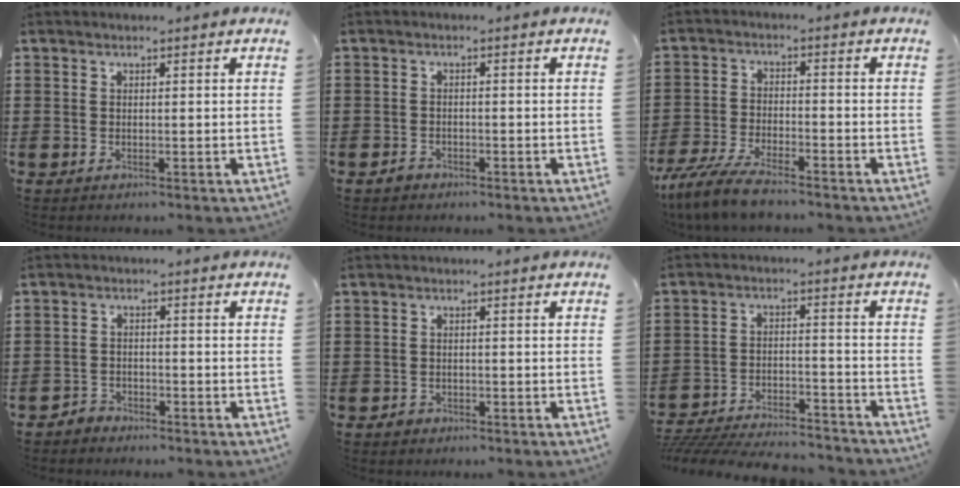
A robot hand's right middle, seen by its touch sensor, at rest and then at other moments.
{"total": 1.5, "force": [-1.1, 0.8, 0.5], "torque": [-0.013, 0.001, -0.023]}
{"total": 6.1, "force": [-5.3, 1.0, 2.7], "torque": [-0.071, -0.003, -0.106]}
{"total": 2.2, "force": [-2.1, 0.8, -0.1], "torque": [-0.006, 0.003, -0.046]}
{"total": 1.2, "force": [-0.9, 0.8, 0.3], "torque": [-0.008, 0.002, -0.020]}
{"total": 6.3, "force": [-6.2, 0.6, 1.2], "torque": [-0.027, 0.006, -0.125]}